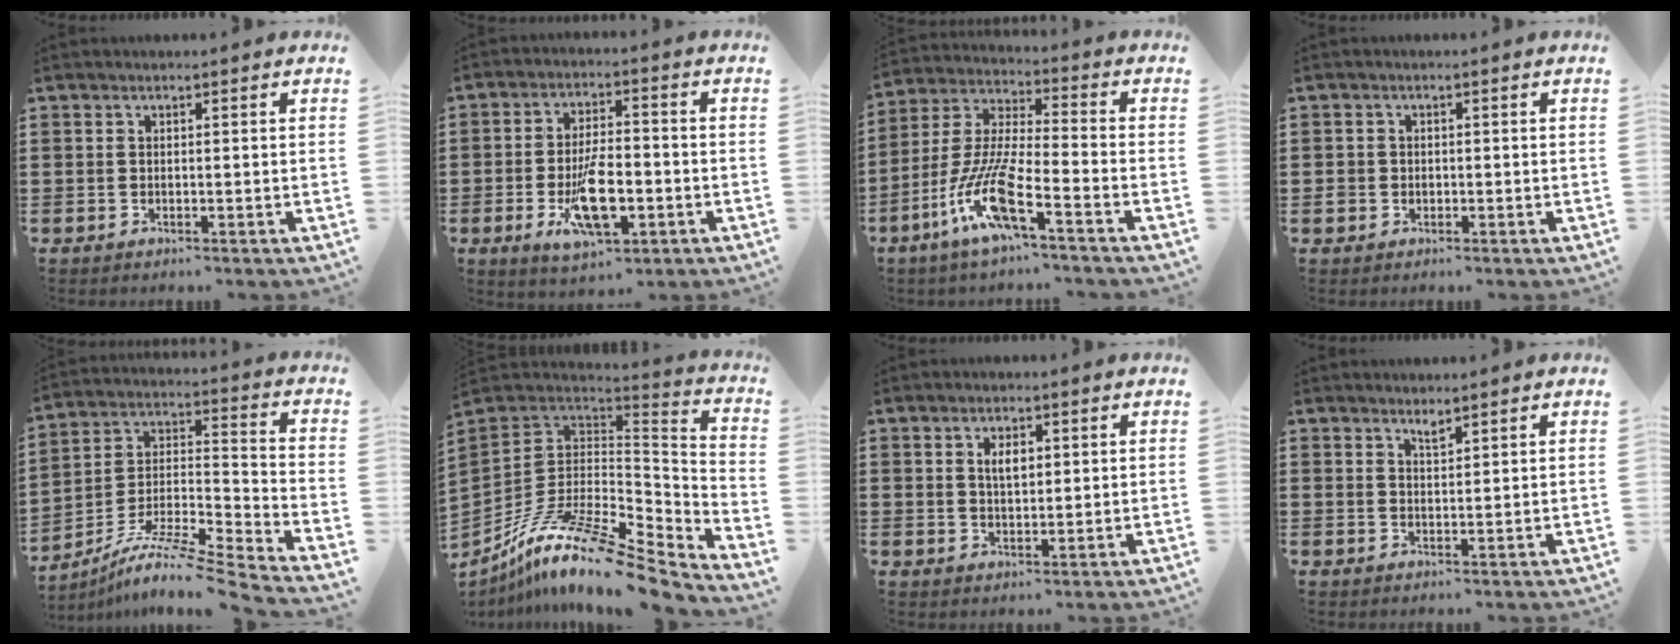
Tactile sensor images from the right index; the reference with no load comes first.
{"total": 9.8, "force": [-3.0, 4.0, 8.4], "torque": [-0.151, -0.006, -0.048]}
{"total": 11.0, "force": [-6.6, 1.0, 8.8], "torque": [-0.209, -0.022, -0.135]}
{"total": 1.5, "force": [-0.4, 1.4, 0.3], "torque": [-0.010, 0.003, -0.011]}
{"total": 9.1, "force": [-7.6, 0.3, 4.9], "torque": [-0.078, 0.000, -0.152]}
{"total": 15.1, "force": [-10.1, 3.9, 10.5], "torque": [-0.200, 0.024, -0.185]}
{"total": 3.0, "force": [0.9, 1.4, 2.5], "torque": [-0.044, 0.003, 0.013]}
{"total": 1.5, "force": [1.4, 0.3, 0.4], "torque": [-0.010, 0.003, 0.026]}